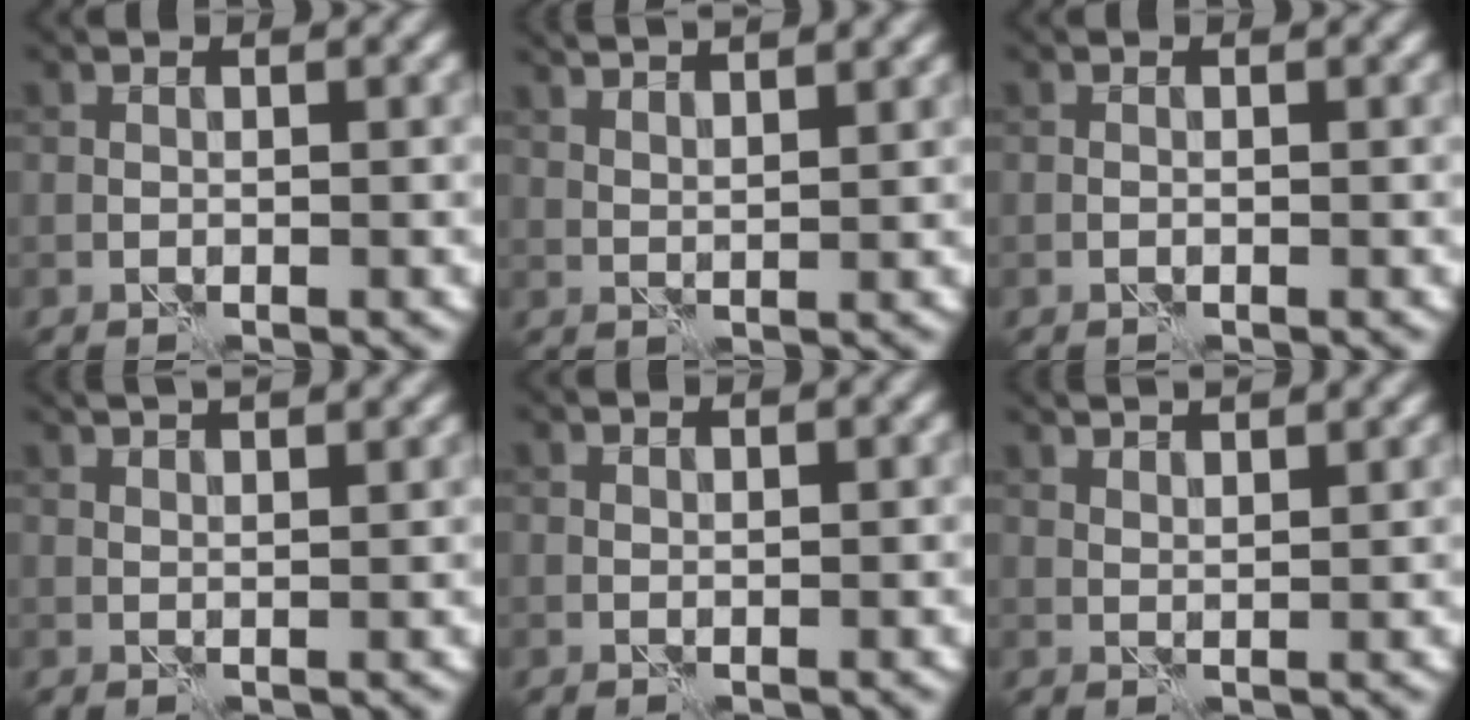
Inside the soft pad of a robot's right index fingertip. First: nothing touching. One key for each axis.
{"total": 5.8, "fx": 4.3, "fy": 1.9, "fz": 3.4, "tx": -0.035, "ty": 0.031, "tz": 0.036}
{"total": 0.0}
{"total": 5.5, "fx": 3.8, "fy": 2.0, "fz": 3.4, "tx": -0.036, "ty": 0.037, "tz": 0.031}
{"total": 0.0}
{"total": 4.8, "fx": 3.7, "fy": 1.5, "fz": 2.6, "tx": -0.031, "ty": 0.027, "tz": 0.035}